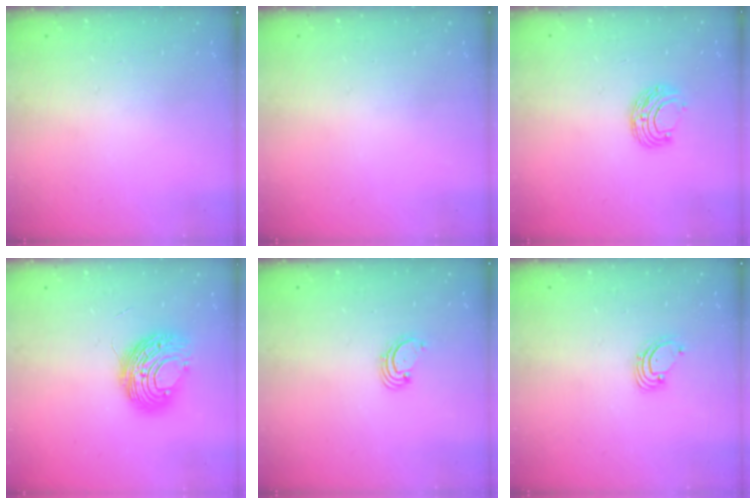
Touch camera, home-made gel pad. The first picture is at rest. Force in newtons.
{"total": 0.0}
{"total": 7.6, "press": 7.5, "slide": 0.6}
{"total": 10.6, "press": 10.5, "slide": 1.5}
{"total": 1.7, "press": 1.7, "slide": 0.2}
{"total": 1.6, "press": 1.6, "slide": 0.1}